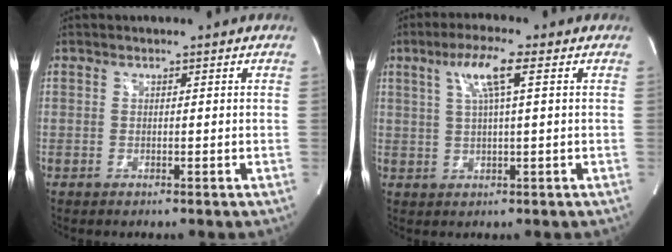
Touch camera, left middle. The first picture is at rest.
{"total": 5.9, "force": [2.3, 0.1, 5.5], "torque": [-0.106, 0.008, 0.044]}